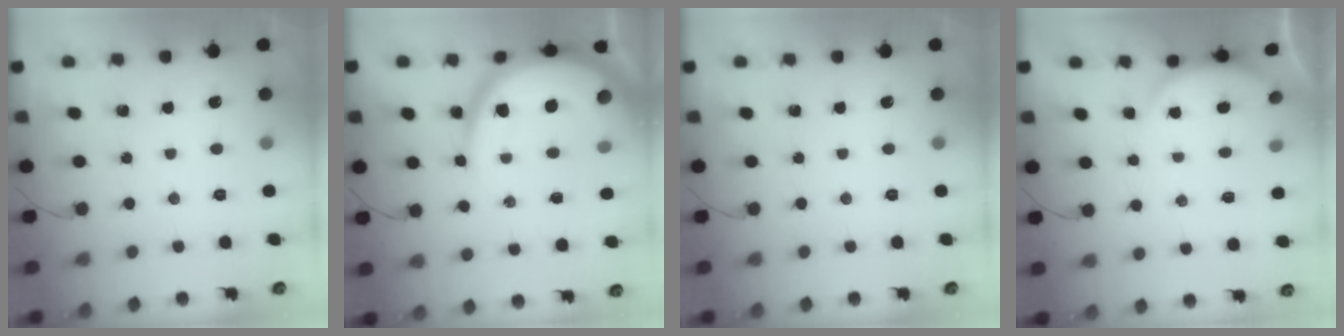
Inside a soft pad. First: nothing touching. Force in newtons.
{"total": 16.2, "press": 16.1, "slide": 1.7}
{"total": 0.0}
{"total": 2.2, "press": 2.1, "slide": 0.5}